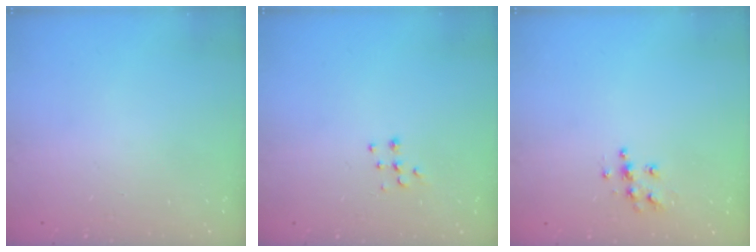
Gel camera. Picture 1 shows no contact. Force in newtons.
{"total": 6.2, "press": 6.1, "slide": 0.7}
{"total": 6.6, "press": 6.6, "slide": 0.3}